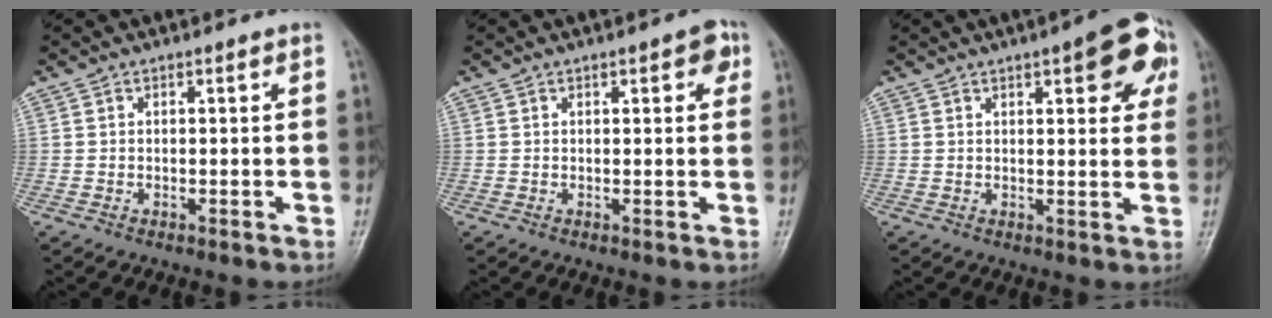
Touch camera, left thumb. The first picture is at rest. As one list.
[{"total": 3.4, "force": [1.4, 1.4, 2.7], "torque": [-0.022, 0.001, 0.011]}, {"total": 10.9, "force": [4.7, 3.9, 9.0], "torque": [-0.074, -0.004, 0.049]}]